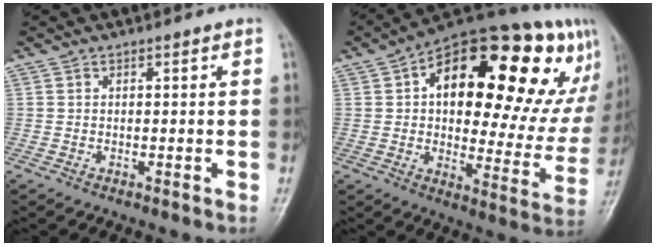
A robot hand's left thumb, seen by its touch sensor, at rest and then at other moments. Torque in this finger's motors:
{"motor_torque": [2.50, 2.51, 1.41, -1.36, 0.35]}